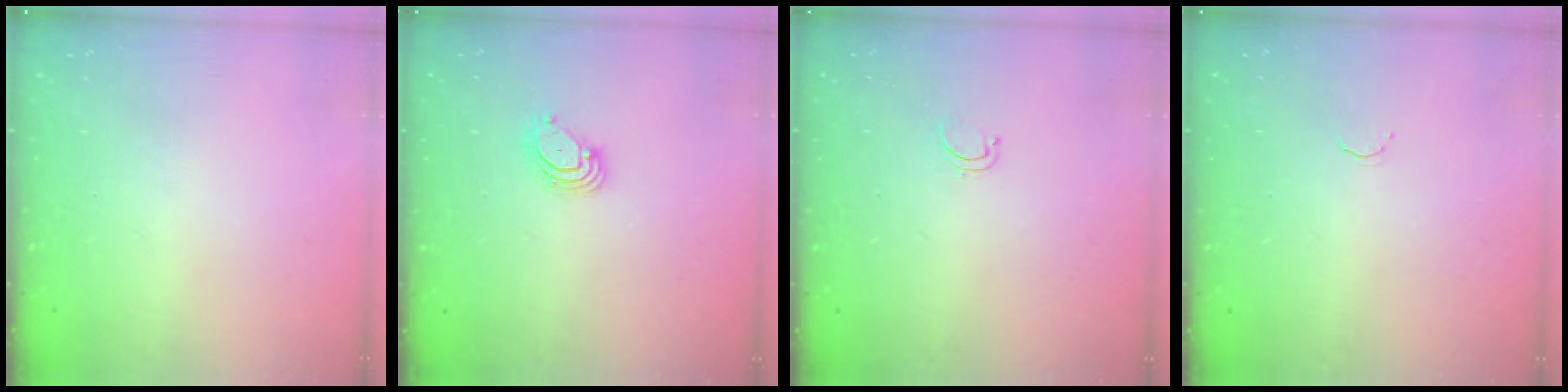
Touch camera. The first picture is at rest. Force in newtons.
{"total": 3.2, "press": 3.2, "slide": 0.3}
{"total": 2.6, "press": 2.5, "slide": 0.4}
{"total": 1.7, "press": 1.6, "slide": 0.5}